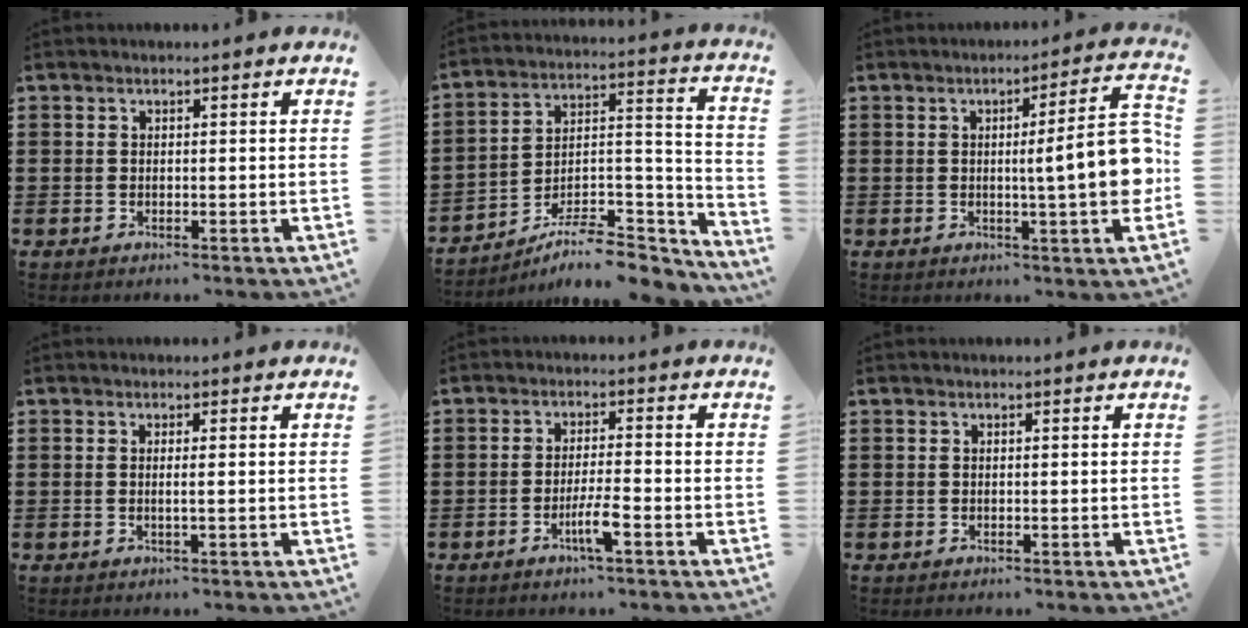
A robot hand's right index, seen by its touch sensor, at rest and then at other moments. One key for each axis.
{"total": 8.7, "fx": -7.4, "fy": 2.1, "fz": 4.1, "tx": -0.059, "ty": 0.011, "tz": -0.141}
{"total": 11.7, "fx": -0.4, "fy": 0.9, "fz": 11.7, "tx": -0.169, "ty": -0.019, "tz": -0.013}
{"total": 1.1, "fx": 0.0, "fy": -0.2, "fz": 1.1, "tx": -0.020, "ty": -0.005, "tz": -0.002}
{"total": 4.2, "fx": -2.2, "fy": 0.2, "fz": 3.5, "tx": -0.066, "ty": -0.006, "tz": -0.040}
{"total": 0.0}